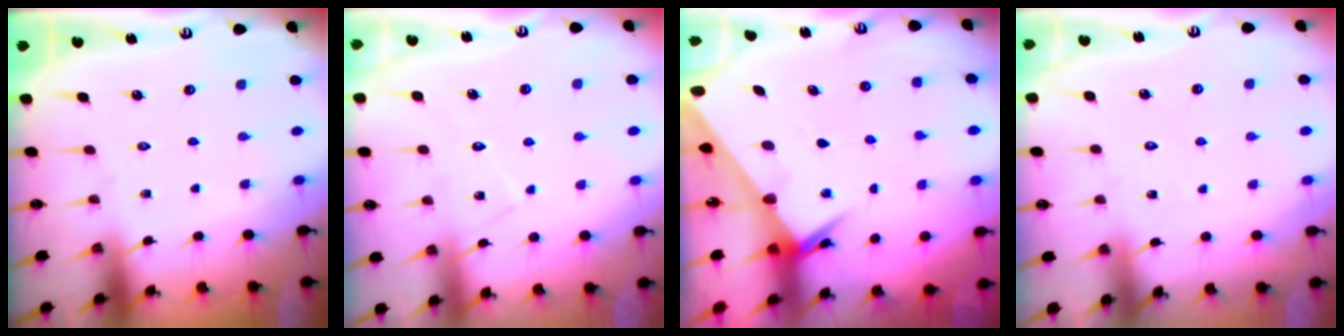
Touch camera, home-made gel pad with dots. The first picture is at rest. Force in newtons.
{"total": 7.2, "press": 7.1, "slide": 0.4}
{"total": 2.6, "press": 2.6, "slide": 0.2}
{"total": 4.8, "press": 4.8, "slide": 0.4}